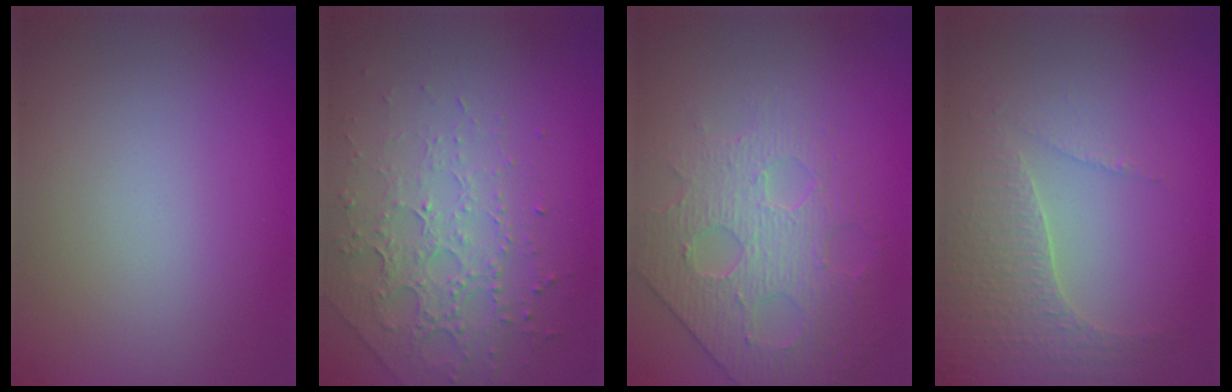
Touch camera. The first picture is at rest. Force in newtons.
{"total": 4.4, "press": 3.1, "slide": 3.2}
{"total": 4.0, "press": 4.0, "slide": 0.5}
{"total": 4.3, "press": 3.0, "slide": 3.0}